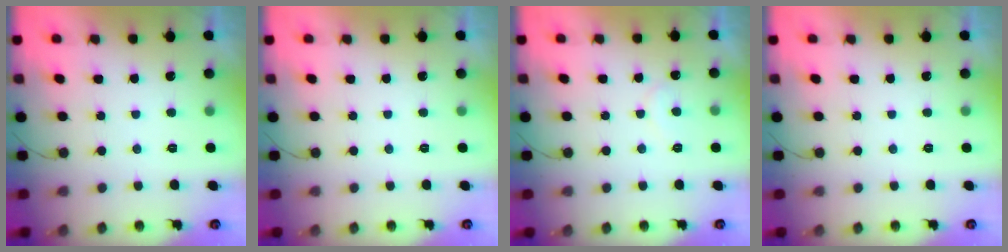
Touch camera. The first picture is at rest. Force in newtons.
{"total": 0.0}
{"total": 5.5, "press": 5.5, "slide": 0.3}
{"total": 0.0}